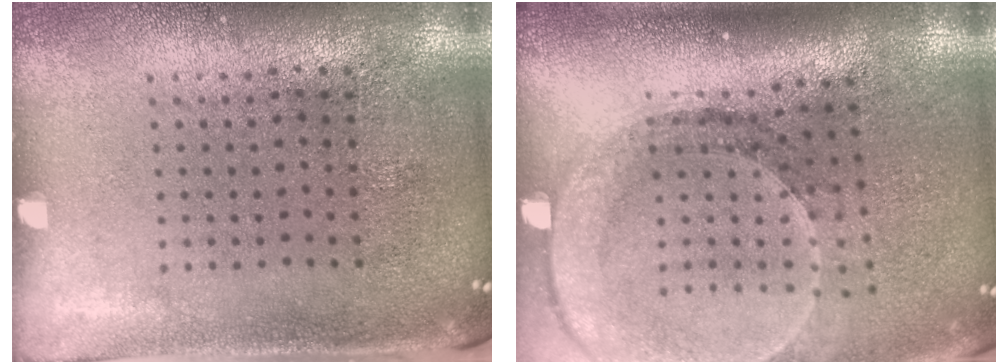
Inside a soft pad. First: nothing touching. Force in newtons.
{"total": 2.8, "press": 2.1, "slide": 1.8}